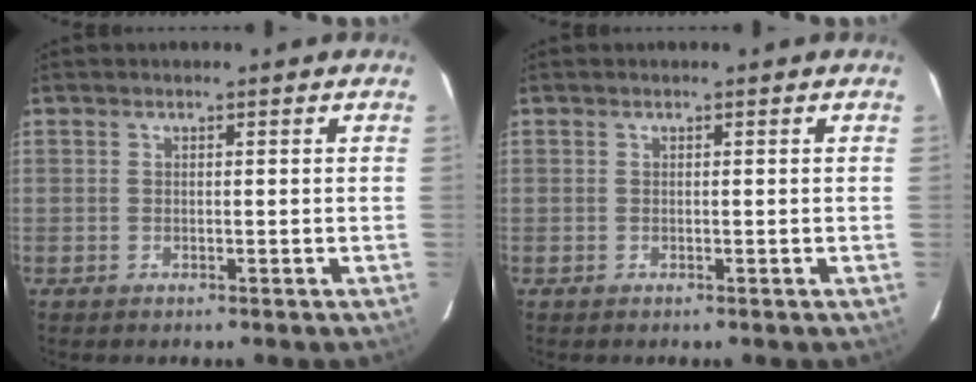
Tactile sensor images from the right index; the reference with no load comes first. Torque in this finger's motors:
{"motor_torque": [0.00, 0.00, 0.01, 0.01]}